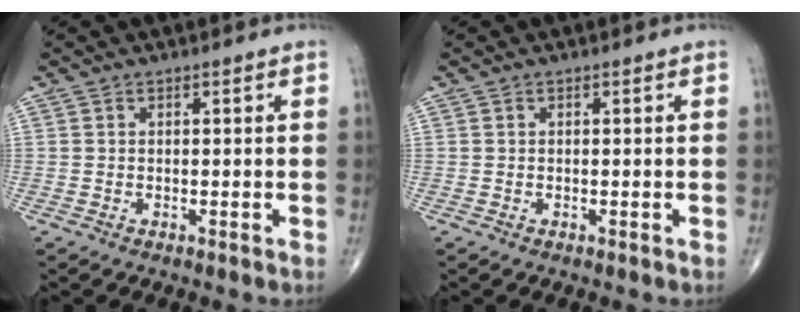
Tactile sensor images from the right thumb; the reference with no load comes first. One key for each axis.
{"total": 0.0}